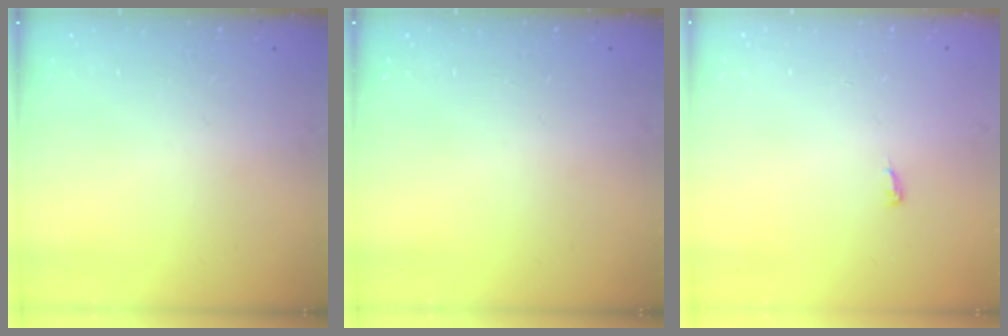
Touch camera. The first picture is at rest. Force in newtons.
{"total": 0.0}
{"total": 3.3, "press": 3.3, "slide": 0.8}